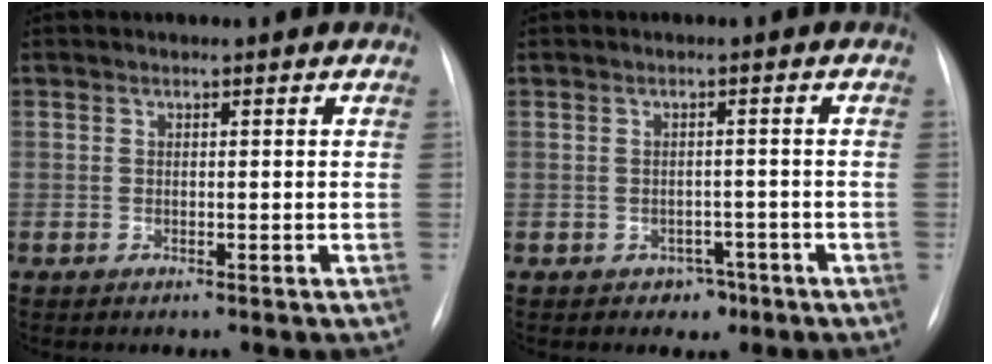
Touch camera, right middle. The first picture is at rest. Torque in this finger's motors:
{"motor_torque": [0.17, -0.20, -0.02, 0.00]}